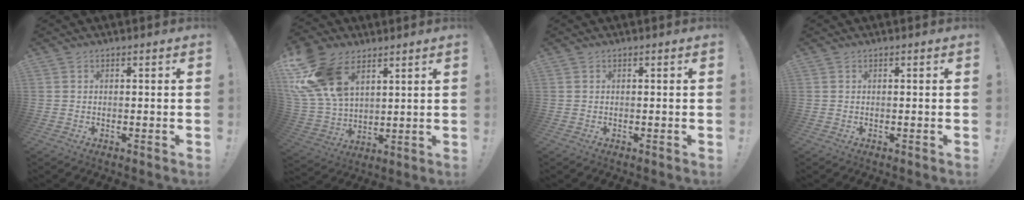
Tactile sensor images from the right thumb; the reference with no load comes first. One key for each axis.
{"total": 19.5, "fx": 9.3, "fy": 12.1, "fz": 12.1, "tx": -0.250, "ty": -0.040, "tz": 0.178}
{"total": 0.0}
{"total": 0.0}